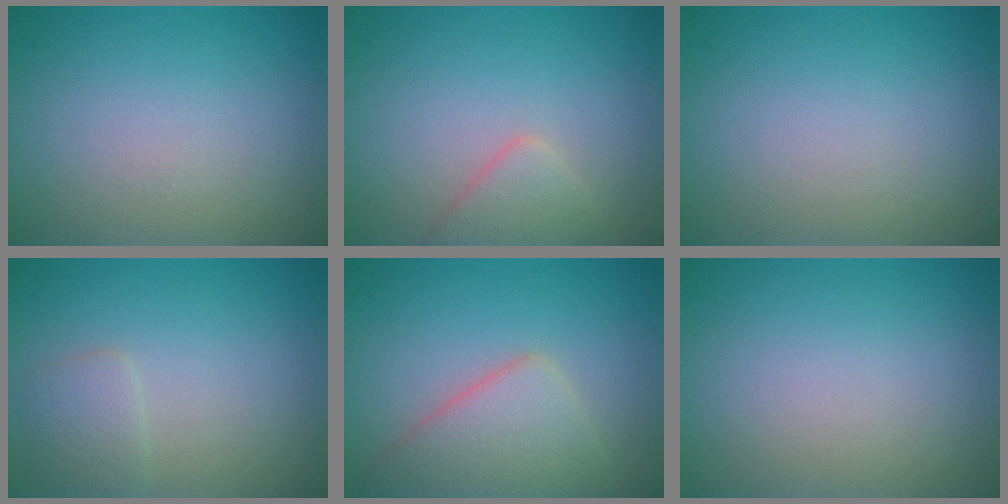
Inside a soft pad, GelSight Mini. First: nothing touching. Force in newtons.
{"total": 2.4, "press": 2.4, "slide": 0.1}
{"total": 0.0}
{"total": 1.8, "press": 1.8, "slide": 0.0}
{"total": 5.1, "press": 5.1, "slide": 0.1}
{"total": 0.0}